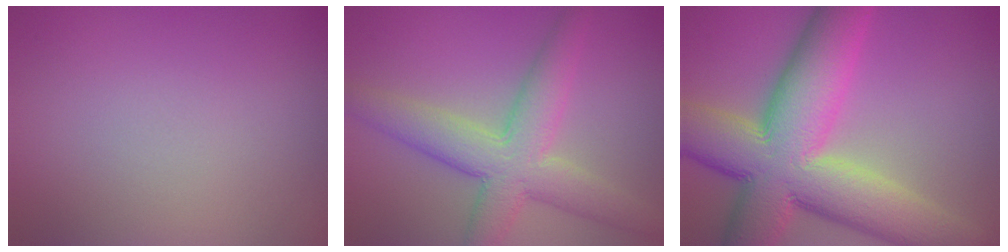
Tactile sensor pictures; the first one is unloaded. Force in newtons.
{"total": 6.5, "press": 6.5, "slide": 0.4}
{"total": 14.3, "press": 14.3, "slide": 0.8}